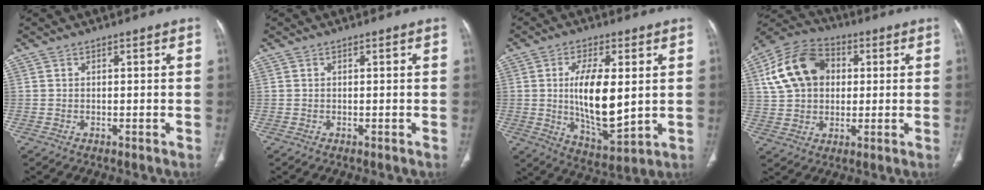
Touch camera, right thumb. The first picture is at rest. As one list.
[{"total": 0.0}, {"total": 14.1, "force": [1.1, 5.6, 12.9], "torque": [-0.219, -0.026, 0.031]}, {"total": 15.2, "force": [3.2, 11.4, 9.5], "torque": [-0.158, 0.017, 0.051]}]